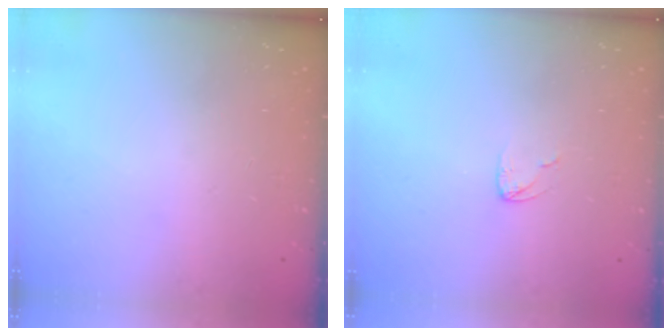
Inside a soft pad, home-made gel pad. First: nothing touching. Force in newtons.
{"total": 2.7, "press": 2.7, "slide": 0.2}